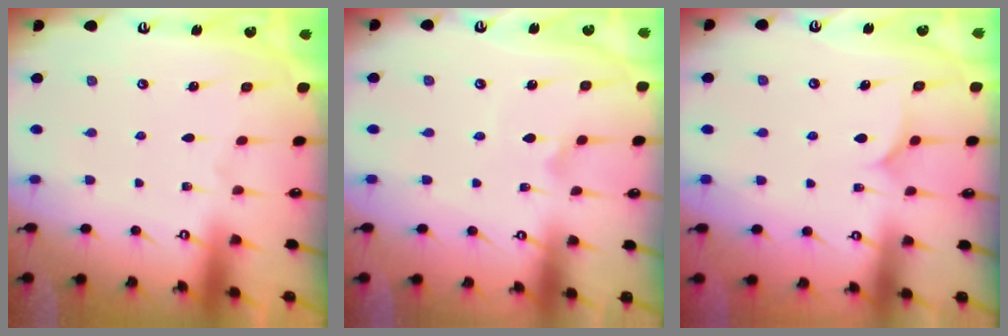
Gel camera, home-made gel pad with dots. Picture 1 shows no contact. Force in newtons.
{"total": 1.9, "press": 1.9, "slide": 0.2}
{"total": 5.1, "press": 5.1, "slide": 0.5}